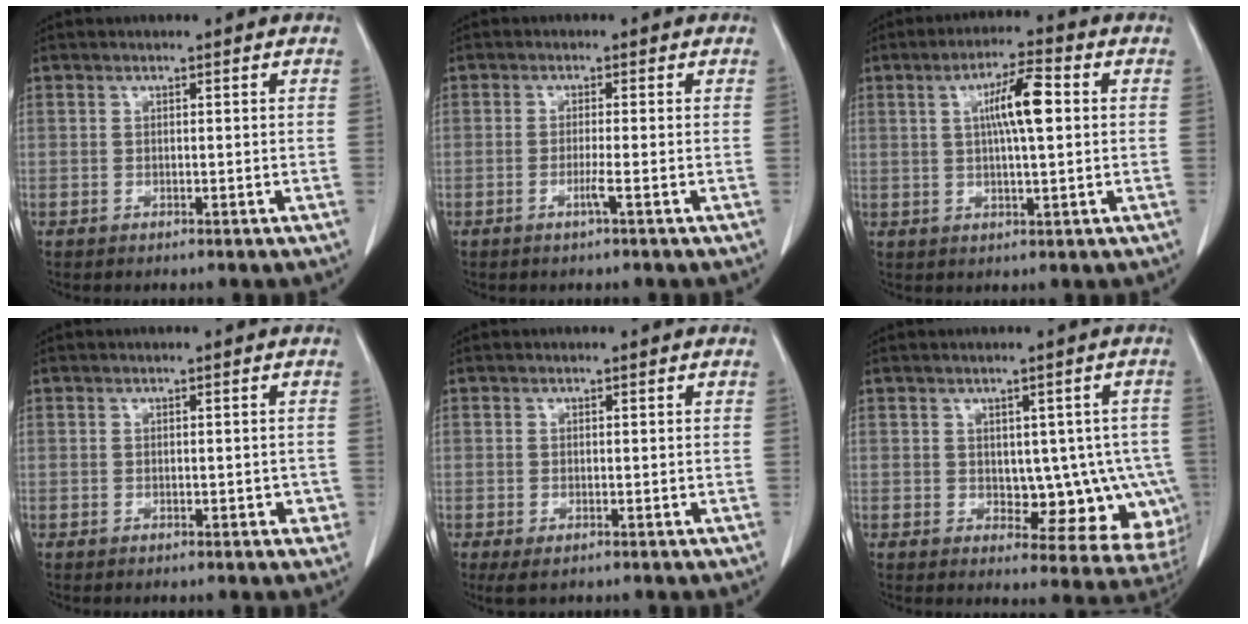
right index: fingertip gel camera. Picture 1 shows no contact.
{"total": 1.8, "force": [-0.8, -0.5, 1.5], "torque": [-0.029, -0.002, -0.017]}
{"total": 7.4, "force": [1.4, 0.9, 7.2], "torque": [-0.125, 0.010, 0.023]}
{"total": 1.8, "force": [-0.5, 1.2, 1.2], "torque": [-0.008, 0.010, -0.001]}
{"total": 2.4, "force": [-1.4, 0.9, 1.7], "torque": [-0.033, -0.006, -0.016]}
{"total": 10.6, "force": [-1.2, 6.4, 8.4], "torque": [-0.072, 0.016, 0.001]}